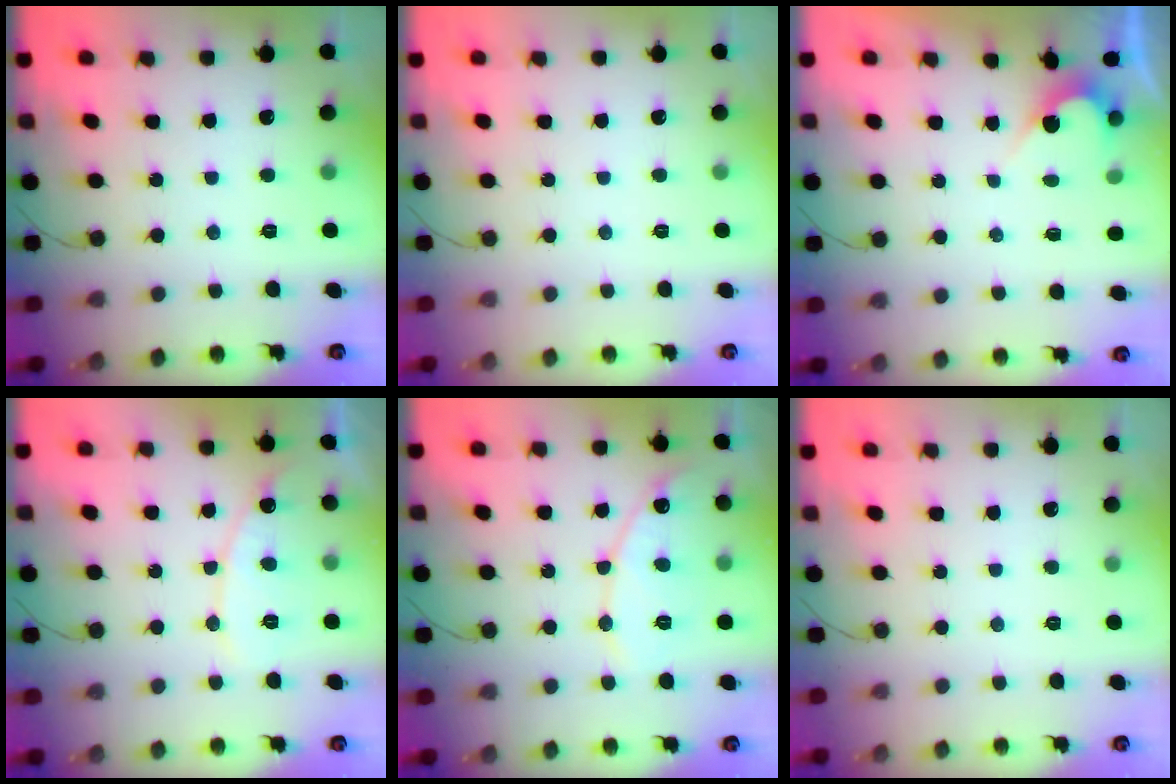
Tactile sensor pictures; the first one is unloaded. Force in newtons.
{"total": 0.0}
{"total": 2.7, "press": 2.7, "slide": 0.1}
{"total": 8.9, "press": 8.9, "slide": 0.7}
{"total": 10.1, "press": 10.1, "slide": 0.9}
{"total": 0.0}